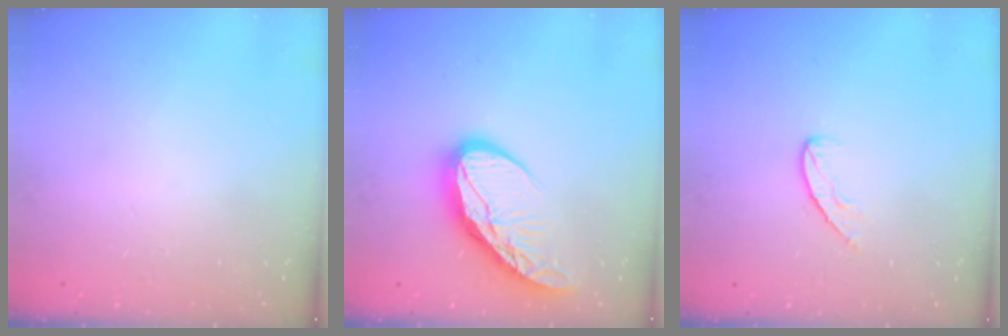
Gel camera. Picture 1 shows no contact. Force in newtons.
{"total": 12.8, "press": 12.7, "slide": 1.4}
{"total": 6.6, "press": 6.6, "slide": 0.6}